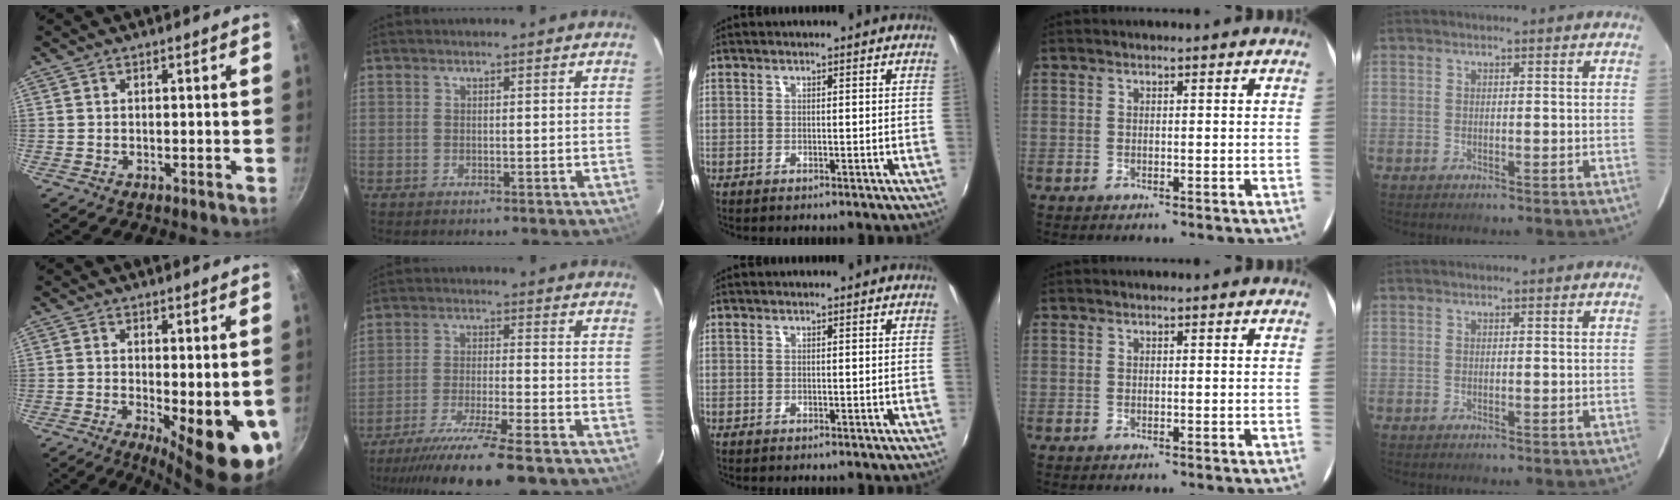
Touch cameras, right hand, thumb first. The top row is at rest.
{"thumb": {"total": 12.3, "force": [-2.2, 3.7, 11.5], "torque": [-0.133, -0.018, -0.020]}, "index": {"total": 18.0, "force": [-15.1, 1.0, 9.7], "torque": [-0.191, -0.038, -0.244]}}